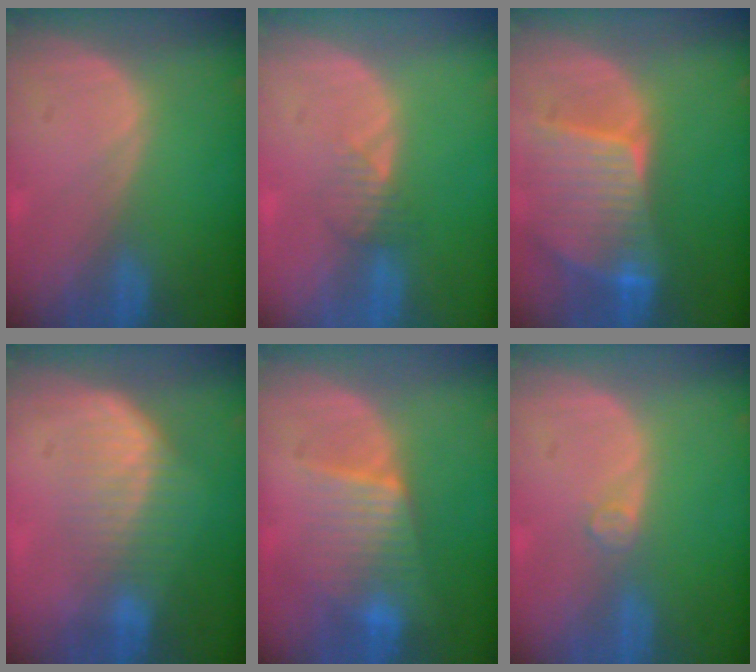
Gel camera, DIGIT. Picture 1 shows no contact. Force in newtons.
{"total": 2.1, "press": 2.1, "slide": 0.2}
{"total": 9.3, "press": 8.2, "slide": 4.4}
{"total": 6.5, "press": 5.9, "slide": 2.7}
{"total": 6.4, "press": 6.3, "slide": 0.7}
{"total": 1.5, "press": 1.5, "slide": 0.2}